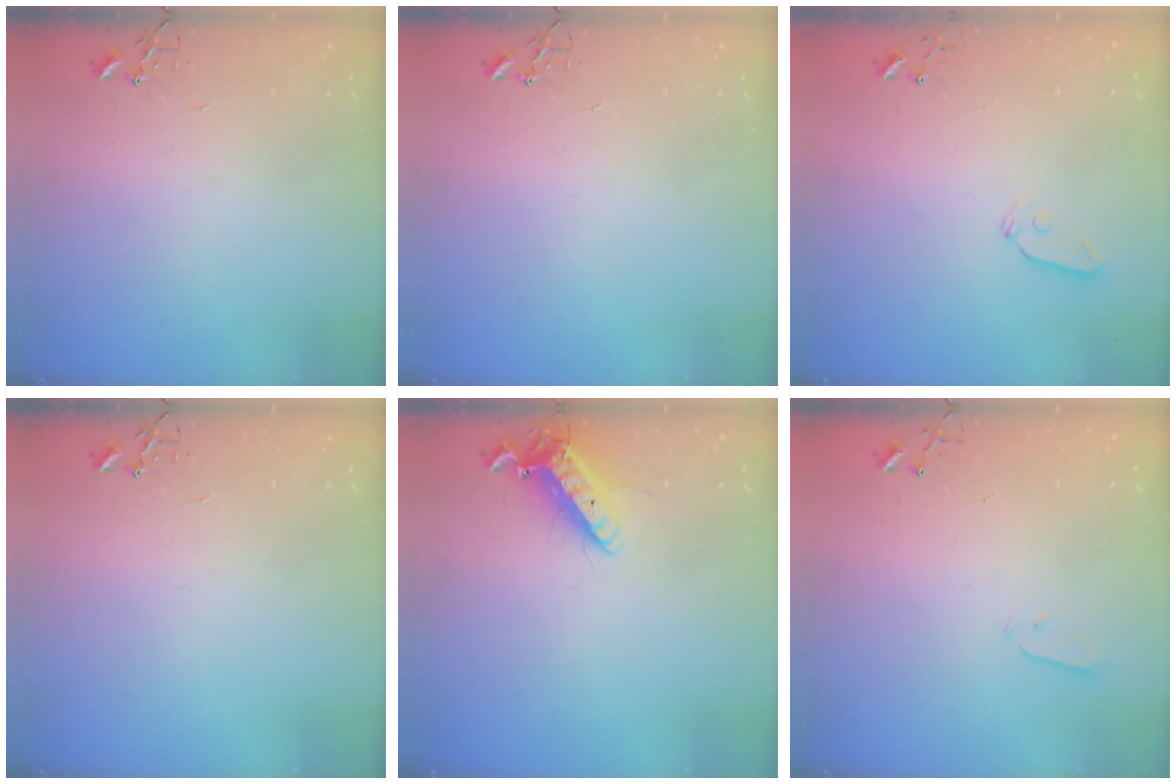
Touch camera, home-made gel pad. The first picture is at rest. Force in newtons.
{"total": 0.0}
{"total": 4.6, "press": 4.6, "slide": 0.3}
{"total": 0.0}
{"total": 12.9, "press": 12.7, "slide": 2.1}
{"total": 2.5, "press": 2.5, "slide": 0.4}